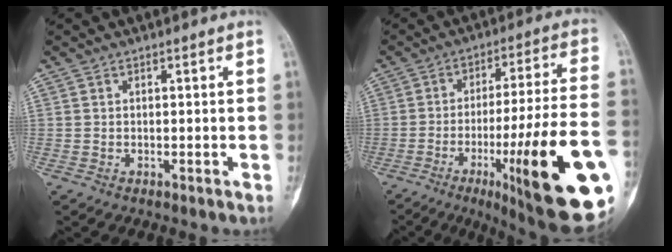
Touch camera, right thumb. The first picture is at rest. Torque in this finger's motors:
{"motor_torque": [2.78, 2.23, 1.69, -1.08, 0.54]}